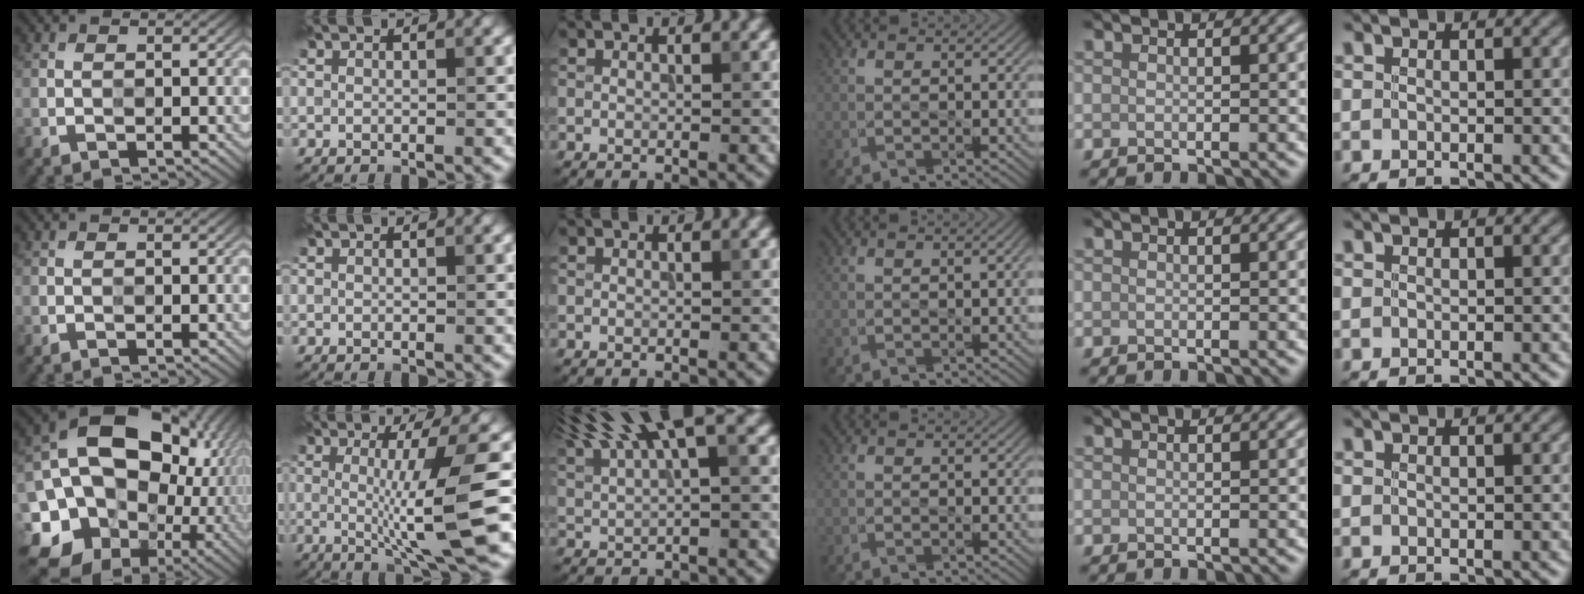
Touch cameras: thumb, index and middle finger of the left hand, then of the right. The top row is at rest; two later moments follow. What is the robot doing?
{"motion": "wipe", "object": "measuring cup"}